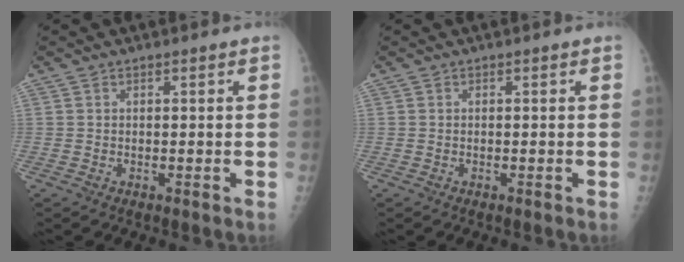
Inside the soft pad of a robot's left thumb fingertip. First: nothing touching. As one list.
[{"total": 0.0}]